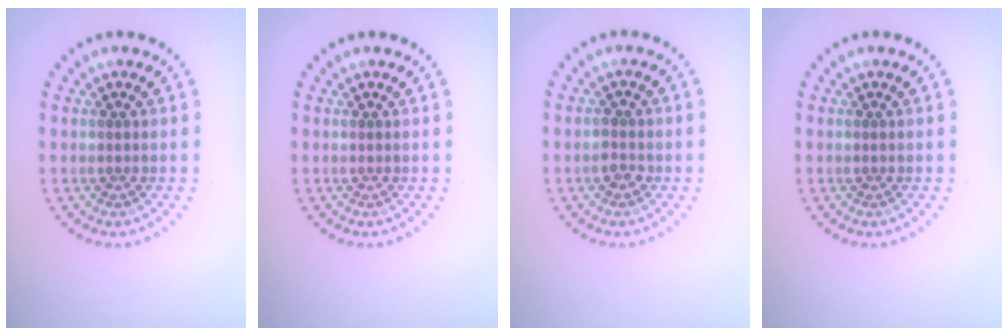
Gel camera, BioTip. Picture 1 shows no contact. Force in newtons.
{"total": 0.0}
{"total": 1.4, "press": 1.3, "slide": 0.3}
{"total": 0.0}